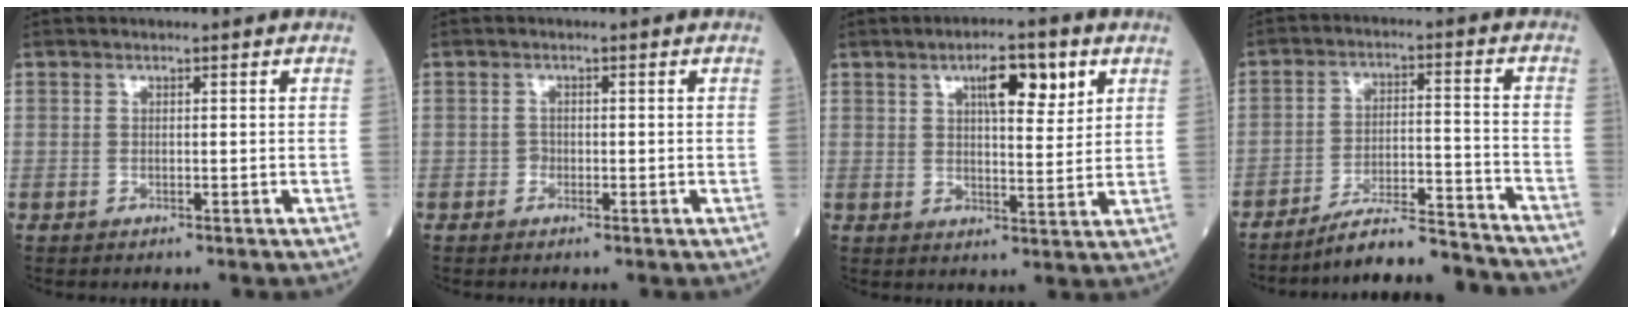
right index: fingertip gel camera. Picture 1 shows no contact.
{"total": 0.7, "force": [-0.4, 0.5, 0.2], "torque": [0.002, 0.004, -0.012]}
{"total": 7.8, "force": [3.7, 2.2, 6.5], "torque": [-0.101, 0.007, 0.056]}
{"total": 12.3, "force": [-11.9, -0.2, 3.2], "torque": [-0.040, 0.014, -0.195]}